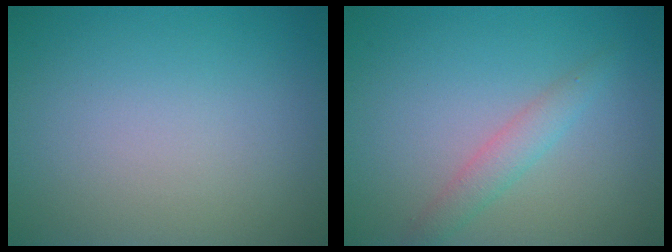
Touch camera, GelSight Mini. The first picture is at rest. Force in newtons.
{"total": 1.9, "press": 1.9, "slide": 0.1}